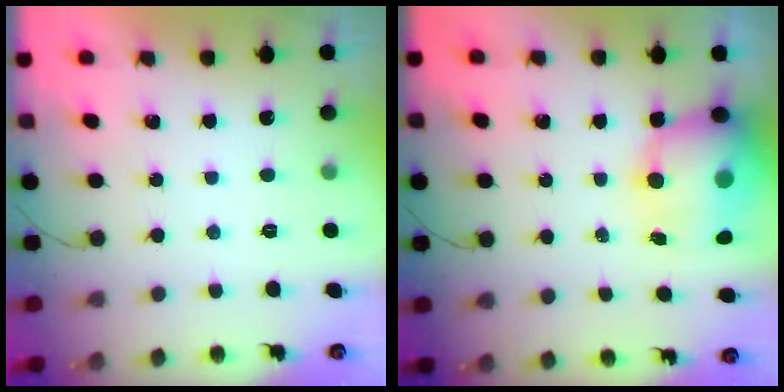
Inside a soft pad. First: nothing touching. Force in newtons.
{"total": 14.5, "press": 14.1, "slide": 3.4}